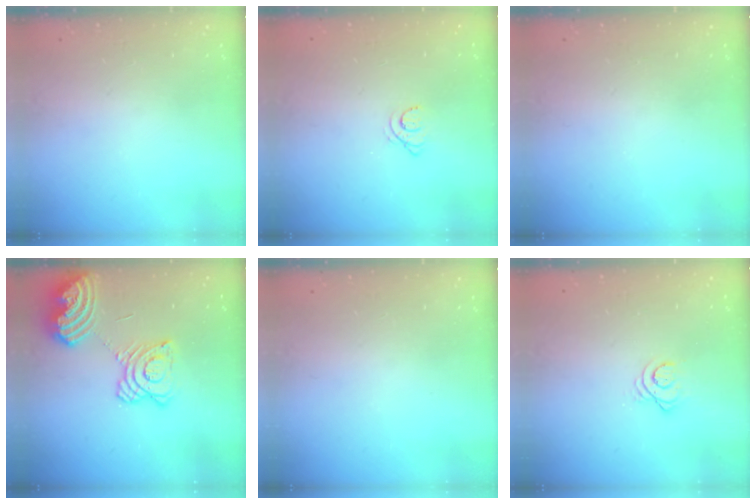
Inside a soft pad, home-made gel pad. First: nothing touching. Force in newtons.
{"total": 3.8, "press": 3.8, "slide": 0.4}
{"total": 0.0}
{"total": 17.4, "press": 17.3, "slide": 1.7}
{"total": 0.0}
{"total": 3.5, "press": 3.5, "slide": 0.5}